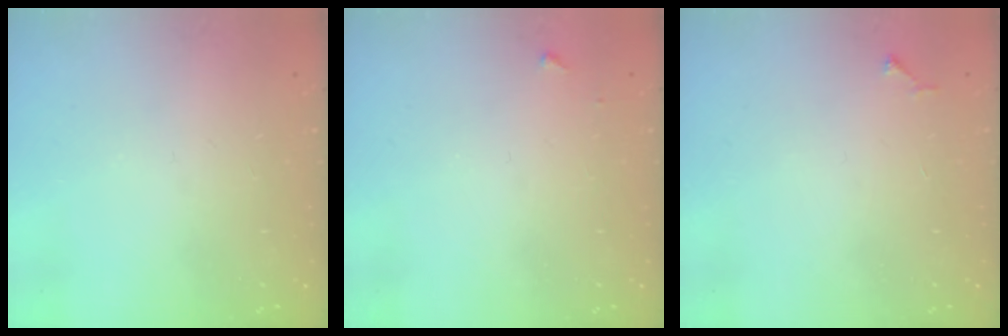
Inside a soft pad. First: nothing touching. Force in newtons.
{"total": 3.3, "press": 3.3, "slide": 0.4}
{"total": 4.5, "press": 4.5, "slide": 0.6}